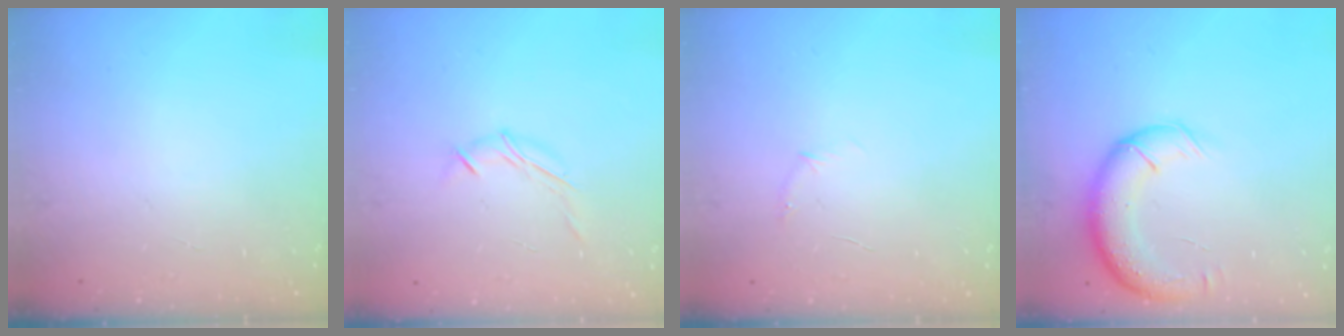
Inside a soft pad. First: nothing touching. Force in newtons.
{"total": 5.7, "press": 5.6, "slide": 0.7}
{"total": 3.7, "press": 3.6, "slide": 1.0}
{"total": 14.1, "press": 13.5, "slide": 3.8}